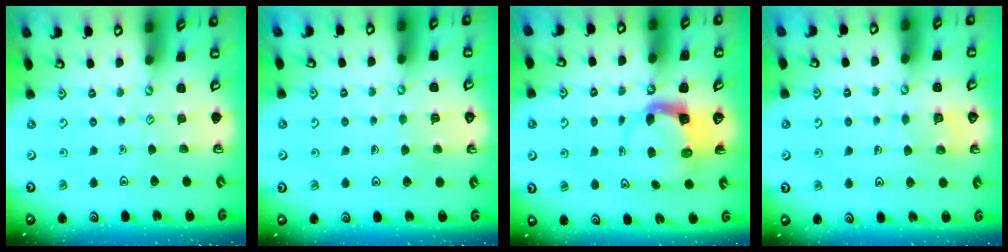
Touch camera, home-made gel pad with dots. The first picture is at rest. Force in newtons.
{"total": 4.8, "press": 4.8, "slide": 0.4}
{"total": 3.9, "press": 3.9, "slide": 0.6}
{"total": 4.1, "press": 4.1, "slide": 0.1}